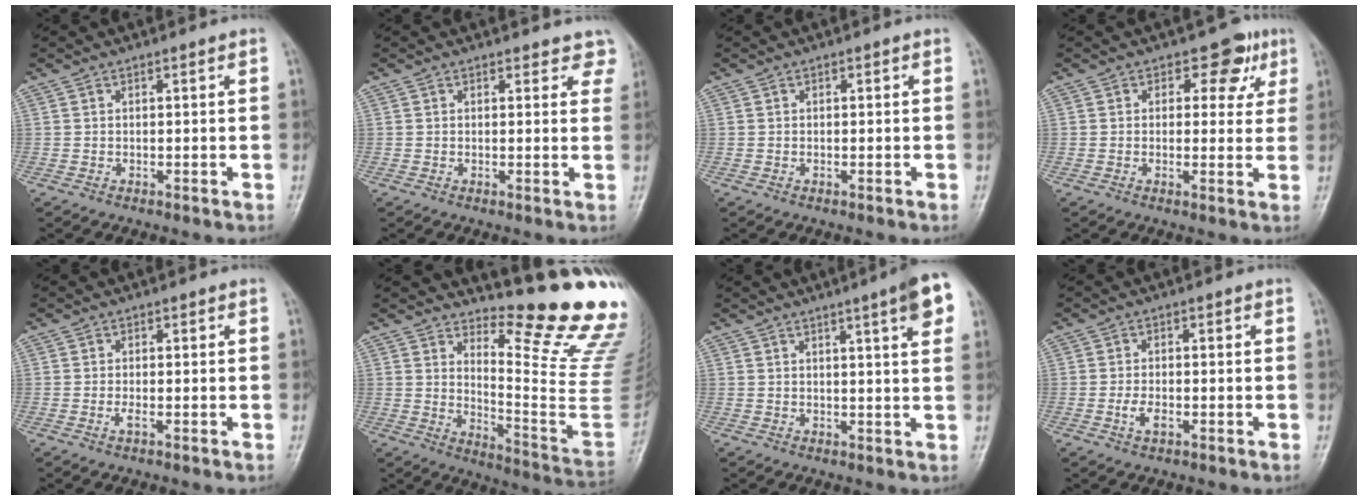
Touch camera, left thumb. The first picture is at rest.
{"total": 4.3, "force": [3.8, 2.0, 0.6], "torque": [0.035, -0.015, 0.021]}
{"total": 0.0}
{"total": 6.2, "force": [2.6, 4.3, 3.7], "torque": [-0.001, -0.004, 0.023]}
{"total": 1.4, "force": [-0.5, 0.5, 1.2], "torque": [-0.025, -0.001, -0.013]}
{"total": 18.9, "force": [14.7, 2.0, 11.7], "torque": [-0.138, -0.177, 0.202]}
{"total": 7.6, "force": [3.7, 0.7, 6.6], "torque": [-0.083, -0.010, 0.045]}
{"total": 2.9, "force": [-1.1, 1.6, 2.2], "torque": [-0.041, 0.007, -0.022]}